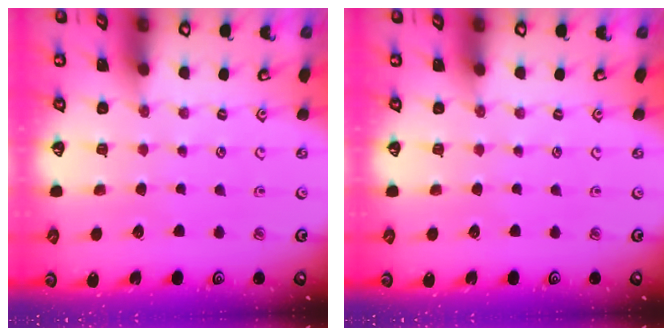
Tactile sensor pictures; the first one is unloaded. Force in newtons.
{"total": 0.0}